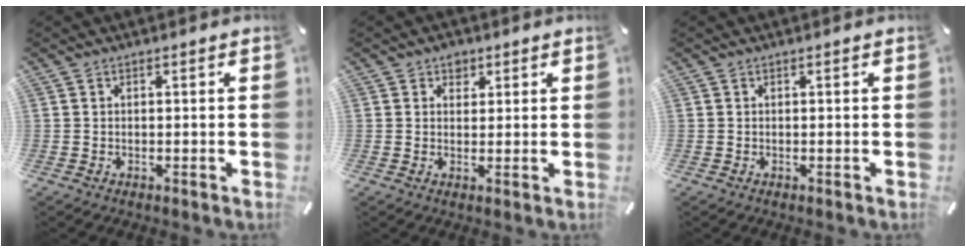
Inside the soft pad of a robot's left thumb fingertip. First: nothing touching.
{"total": 2.7, "force": [1.4, 2.2, 0.7], "torque": [-0.001, -0.003, 0.022]}
{"total": 0.0}